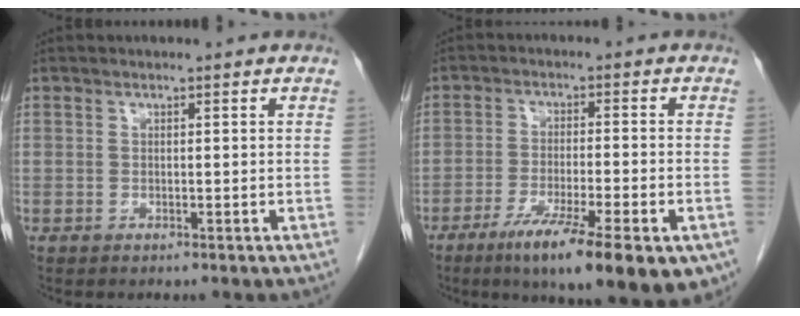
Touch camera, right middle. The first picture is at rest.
{"total": 15.4, "force": [-9.1, 2.3, 12.3], "torque": [-0.147, -0.029, -0.138]}